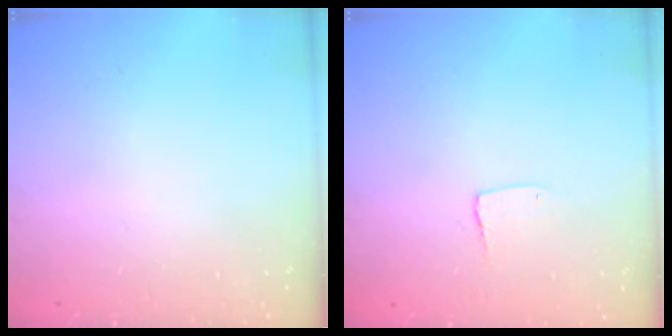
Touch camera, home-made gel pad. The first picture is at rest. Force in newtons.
{"total": 3.5, "press": 3.4, "slide": 0.3}